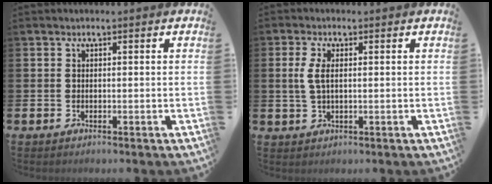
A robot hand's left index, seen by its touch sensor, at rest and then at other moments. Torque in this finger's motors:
{"motor_torque": [1.26, 0.02, 0.64, 0.18]}